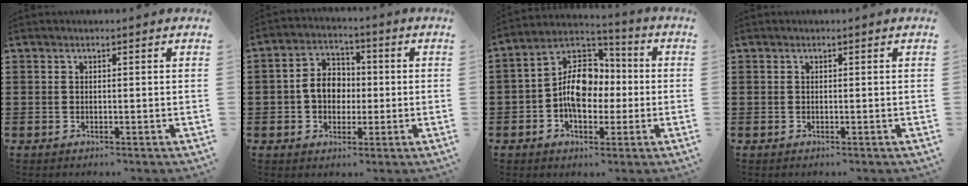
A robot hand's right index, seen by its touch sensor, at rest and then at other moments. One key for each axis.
{"total": 5.9, "fx": -0.5, "fy": 4.7, "fz": 3.5, "tx": -0.085, "ty": 0.012, "tz": -0.013}
{"total": 9.7, "fx": -0.9, "fy": 6.7, "fz": 6.9, "tx": -0.154, "ty": 0.012, "tz": -0.022}
{"total": 0.0}